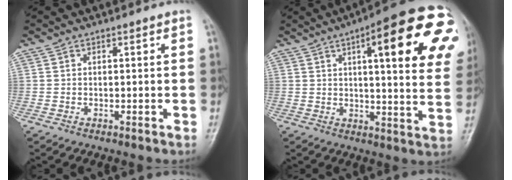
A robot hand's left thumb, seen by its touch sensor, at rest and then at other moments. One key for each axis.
{"total": 24.4, "fx": 8.9, "fy": 6.4, "fz": 21.8, "tx": -0.241, "ty": 0.001, "tz": 0.109}